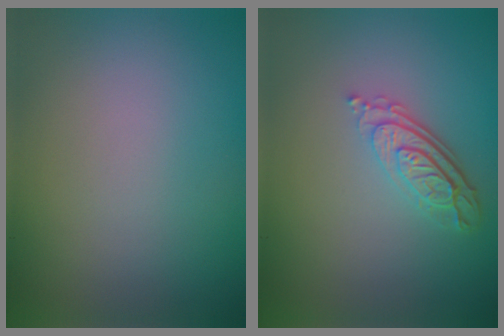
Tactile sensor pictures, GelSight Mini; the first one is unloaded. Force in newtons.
{"total": 3.8, "press": 2.7, "slide": 2.6}